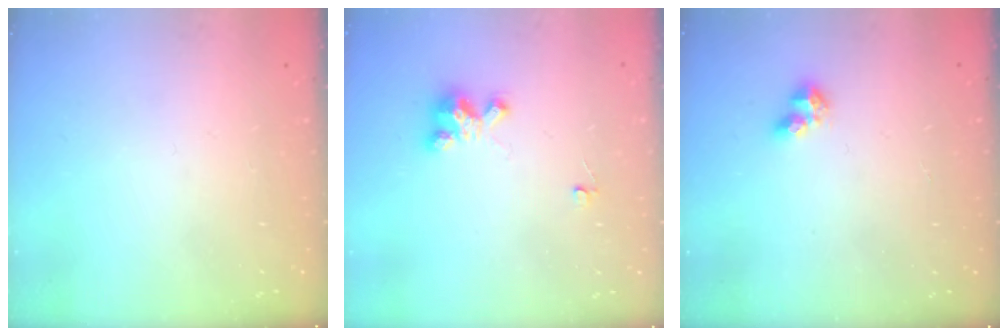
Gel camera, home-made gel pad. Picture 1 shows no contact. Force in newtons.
{"total": 3.6, "press": 3.6, "slide": 0.3}
{"total": 4.1, "press": 4.0, "slide": 0.7}